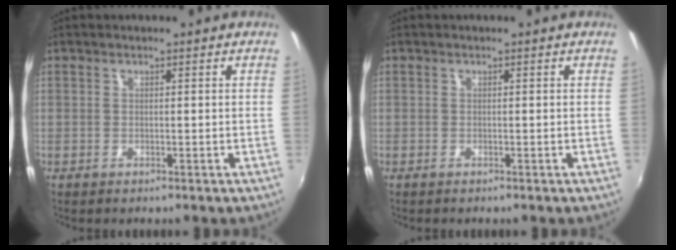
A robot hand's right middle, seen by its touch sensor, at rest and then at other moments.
{"total": 0.0}